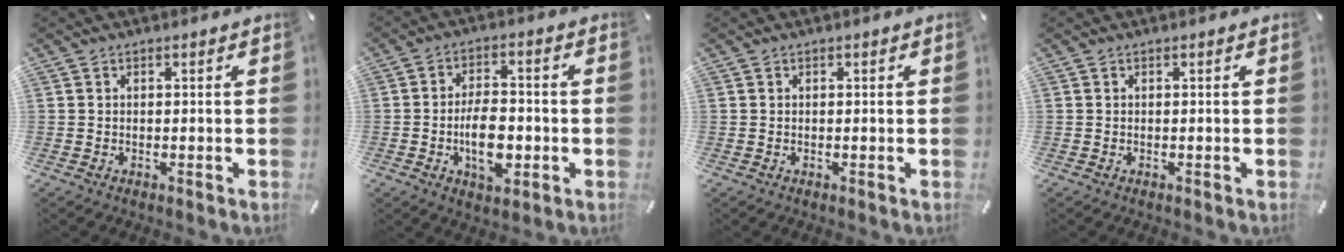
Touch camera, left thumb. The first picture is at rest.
{"total": 9.7, "force": [-2.5, 5.7, 7.5], "torque": [-0.130, 0.003, -0.044]}
{"total": 0.0}
{"total": 0.0}